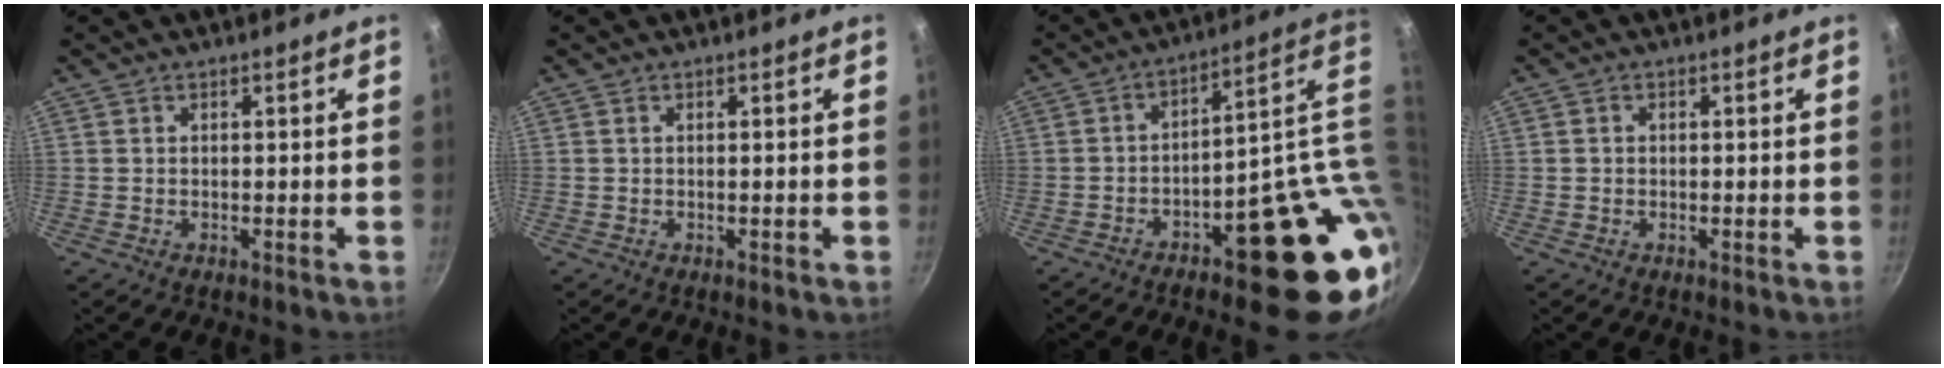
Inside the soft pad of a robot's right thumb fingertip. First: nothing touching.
{"total": 0.0}
{"total": 19.9, "force": [-0.6, 7.6, 18.3], "torque": [-0.177, 0.012, 0.007]}
{"total": 0.8, "force": [0.0, 0.7, 0.3], "torque": [-0.004, 0.004, -0.002]}